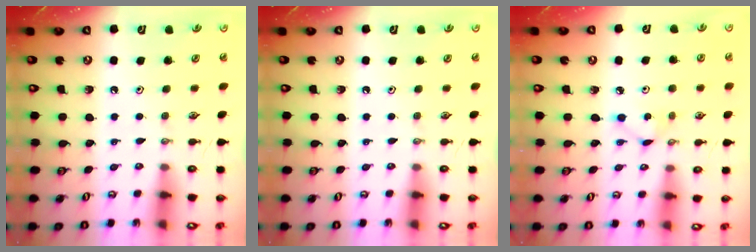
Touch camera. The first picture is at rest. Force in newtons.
{"total": 0.0}
{"total": 3.8, "press": 3.8, "slide": 0.2}